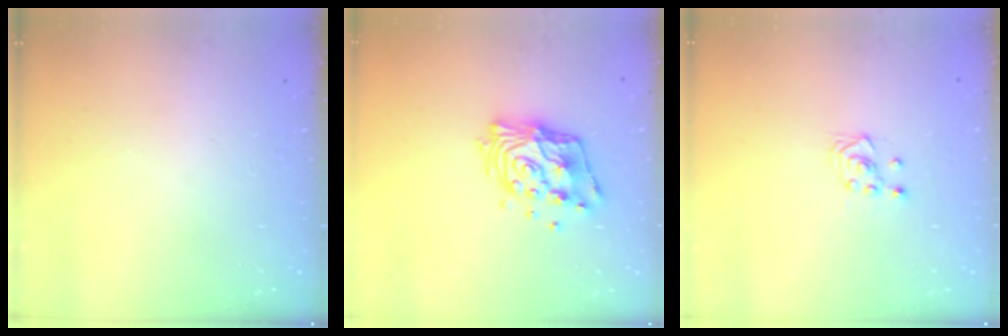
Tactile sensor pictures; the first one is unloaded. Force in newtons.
{"total": 13.7, "press": 13.6, "slide": 1.5}
{"total": 3.0, "press": 2.6, "slide": 1.5}